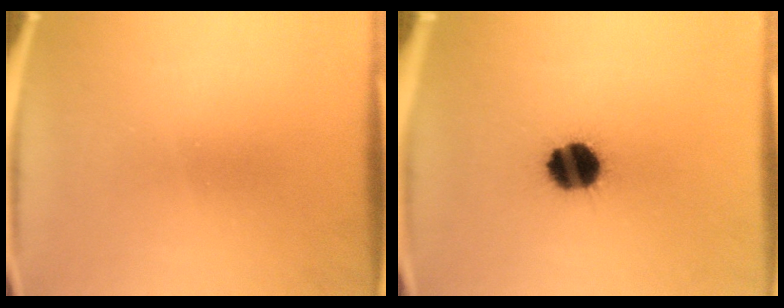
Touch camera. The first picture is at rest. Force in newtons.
{"total": 13.7}